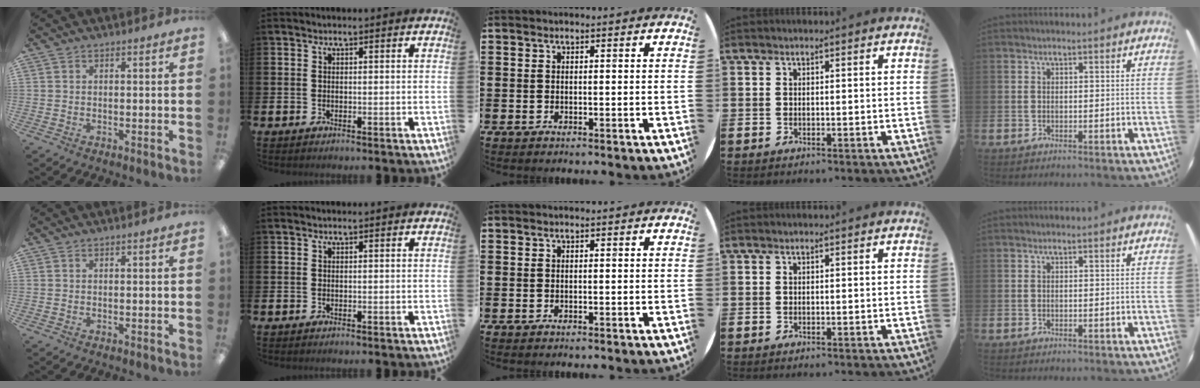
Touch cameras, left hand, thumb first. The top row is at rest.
{}